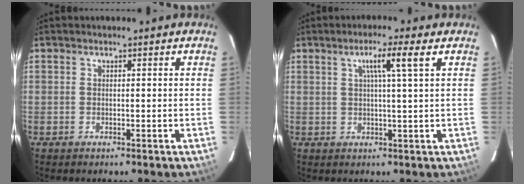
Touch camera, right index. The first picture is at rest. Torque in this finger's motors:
{"motor_torque": [-0.14, 0.02, 0.11, 0.06]}